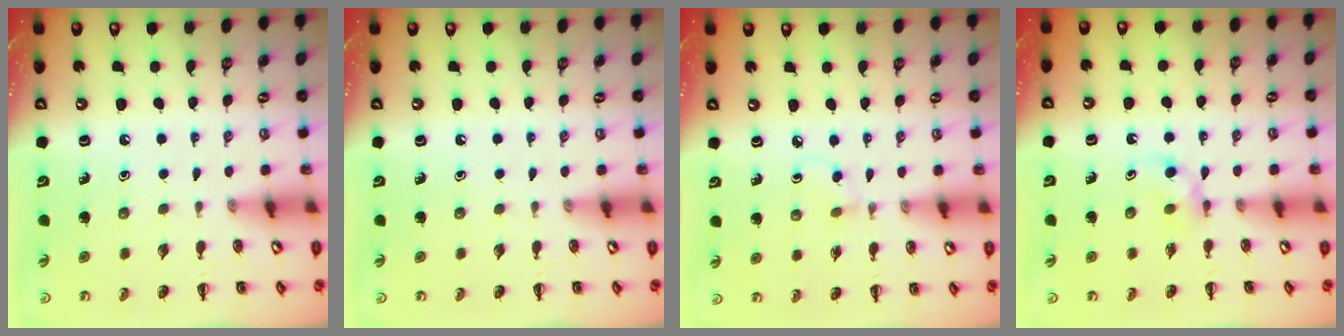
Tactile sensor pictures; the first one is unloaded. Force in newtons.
{"total": 0.0}
{"total": 2.9, "press": 2.7, "slide": 1.0}
{"total": 2.6, "press": 2.4, "slide": 1.0}